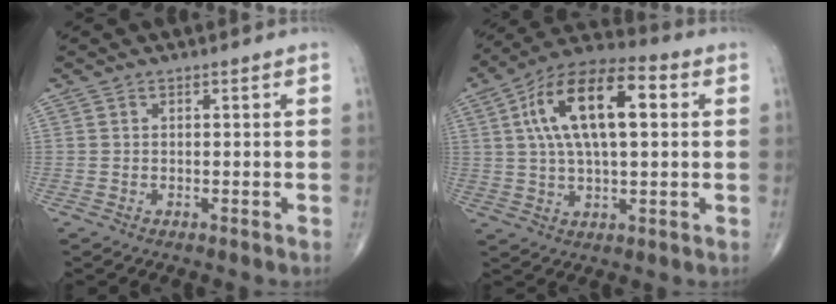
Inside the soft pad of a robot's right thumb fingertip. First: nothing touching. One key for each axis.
{"total": 17.8, "fx": 4.1, "fy": 7.8, "fz": 15.4, "tx": -0.266, "ty": 0.024, "tz": 0.061}